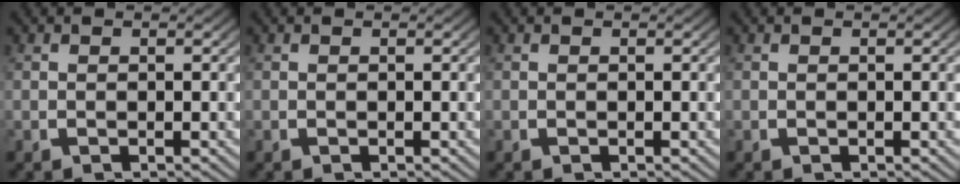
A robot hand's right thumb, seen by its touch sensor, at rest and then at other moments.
{"total": 0.0}
{"total": 0.0}
{"total": 0.0}